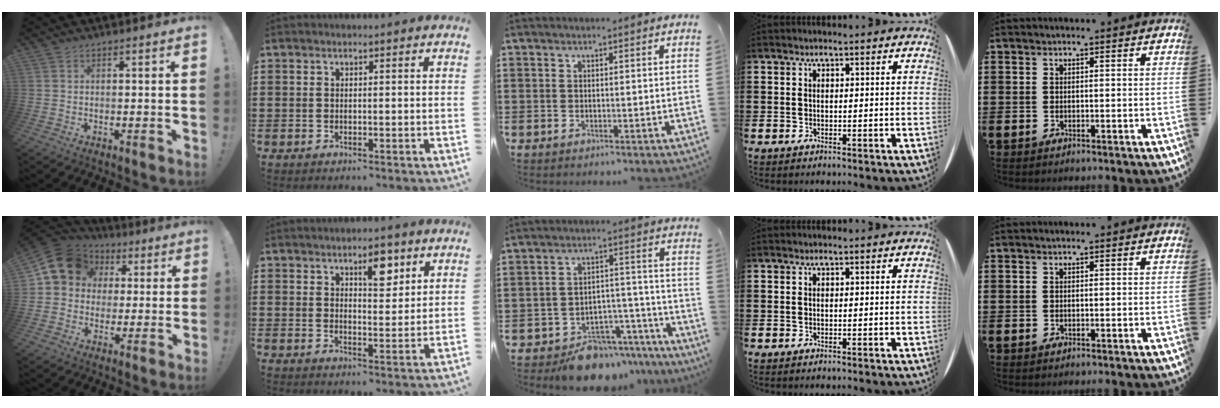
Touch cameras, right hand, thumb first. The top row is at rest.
{"thumb": {"total": 12.5, "force": [4.0, 10.5, 5.4], "torque": [-0.071, -0.012, 0.081]}, "index": {"total": 5.8, "force": [3.4, 2.5, 4.0], "torque": [-0.055, -0.004, 0.052]}, "middle": {"total": 8.0, "force": [-7.4, 2.6, 1.8], "torque": [-0.017, 0.036, -0.135]}}